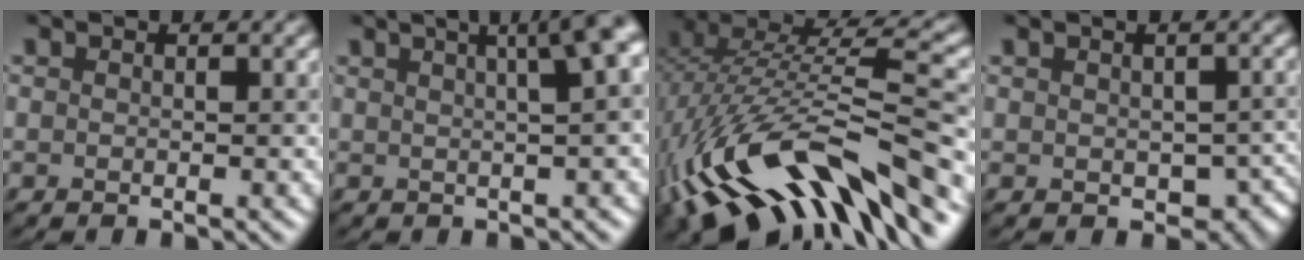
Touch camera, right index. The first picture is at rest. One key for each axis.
{"total": 10.1, "fx": 4.0, "fy": 3.9, "fz": 8.4, "tx": -0.024, "ty": 0.065, "tz": 0.018}
{"total": 14.3, "fx": -6.4, "fy": 6.0, "fz": 11.3, "tx": -0.225, "ty": 0.020, "tz": -0.105}
{"total": 4.4, "fx": -1.0, "fy": 3.1, "fz": 3.0, "tx": -0.041, "ty": -0.018, "tz": -0.008}